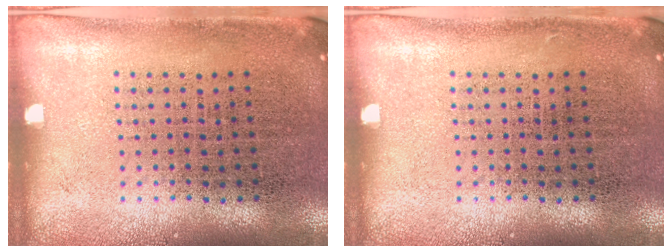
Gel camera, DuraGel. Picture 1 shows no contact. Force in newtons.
{"total": 0.0}